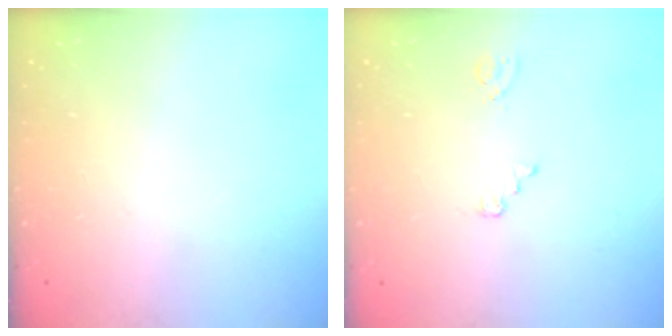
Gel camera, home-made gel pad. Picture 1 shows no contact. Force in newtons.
{"total": 2.6, "press": 2.6, "slide": 0.3}